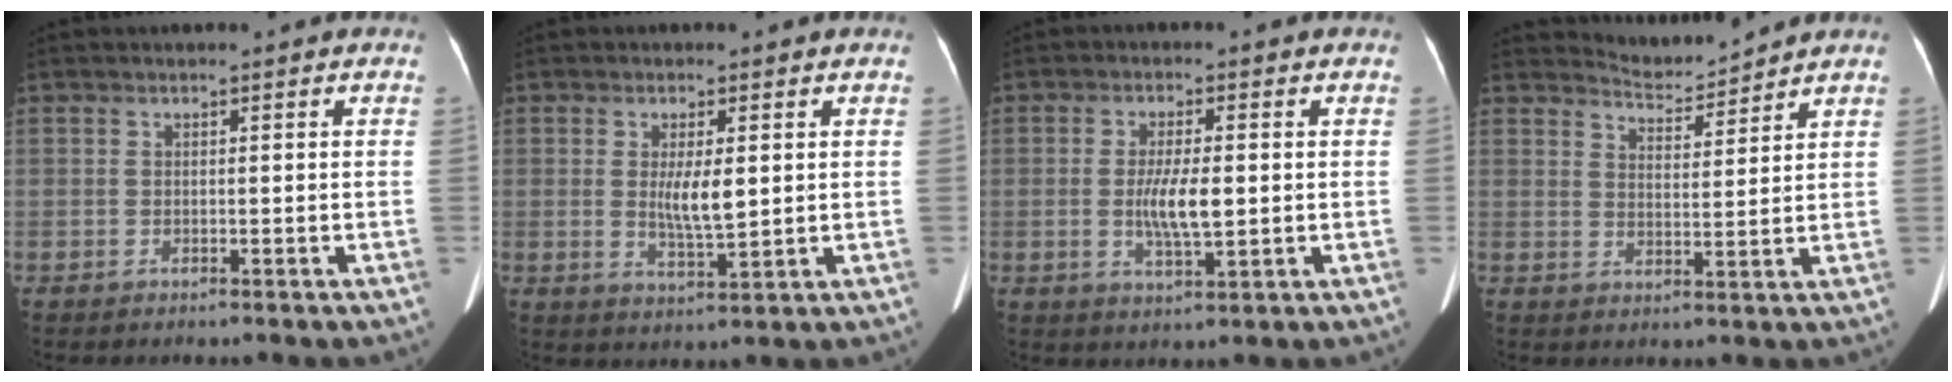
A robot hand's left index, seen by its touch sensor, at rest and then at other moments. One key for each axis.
{"total": 4.9, "fx": 0.7, "fy": 1.0, "fz": 4.7, "tx": -0.086, "ty": -0.009, "tz": 0.015}
{"total": 5.7, "fx": -0.3, "fy": 1.1, "fz": 5.6, "tx": -0.109, "ty": -0.008, "tz": -0.003}
{"total": 4.8, "fx": 4.7, "fy": -0.3, "fz": -0.6, "tx": -0.001, "ty": -0.005, "tz": 0.084}